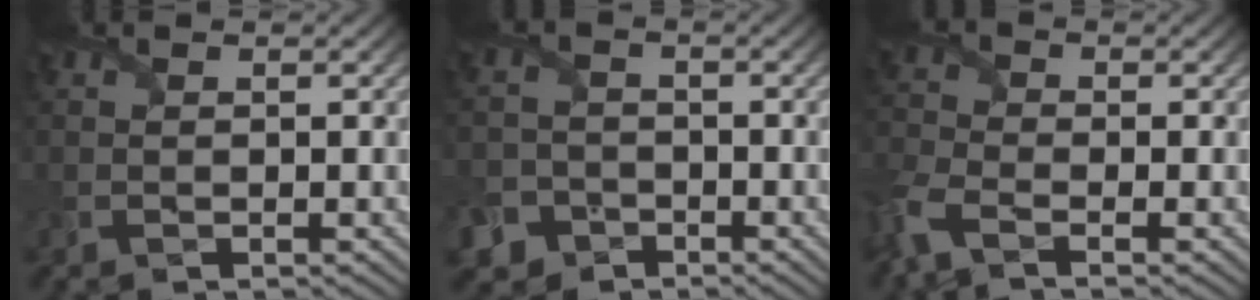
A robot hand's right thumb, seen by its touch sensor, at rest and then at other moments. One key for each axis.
{"total": 5.1, "fx": -3.3, "fy": 3.8, "fz": 0.5, "tx": 0.002, "ty": -0.008, "tz": -0.071}
{"total": 5.5, "fx": -3.5, "fy": 2.6, "fz": 3.4, "tx": -0.098, "ty": -0.018, "tz": -0.088}